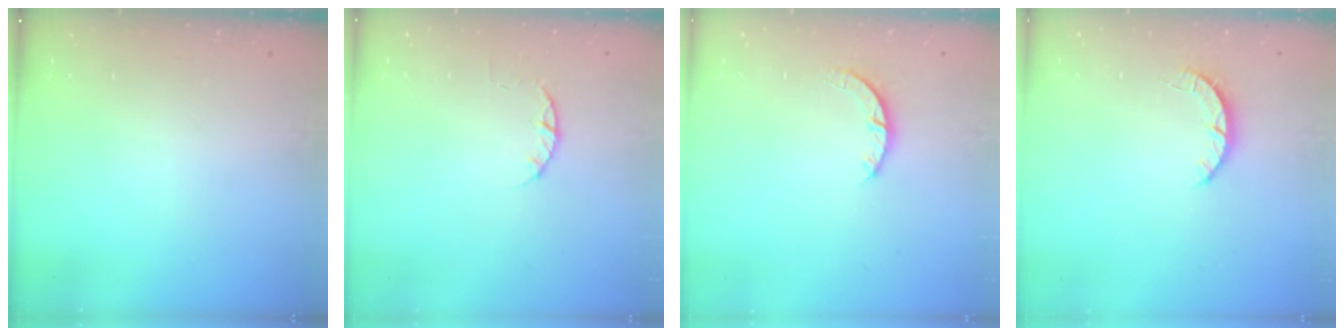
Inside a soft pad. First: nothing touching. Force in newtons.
{"total": 2.4, "press": 2.4, "slide": 0.4}
{"total": 2.9, "press": 2.9, "slide": 0.4}
{"total": 2.5, "press": 2.4, "slide": 0.4}